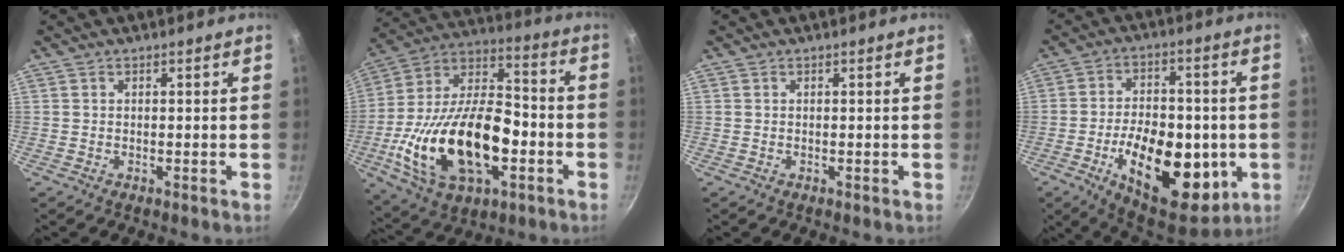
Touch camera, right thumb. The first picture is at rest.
{"total": 26.9, "force": [-6.6, 14.9, 21.5], "torque": [-0.385, 0.037, -0.114]}
{"total": 0.0}
{"total": 22.5, "force": [-5.0, 12.7, 17.9], "torque": [-0.236, 0.011, -0.064]}